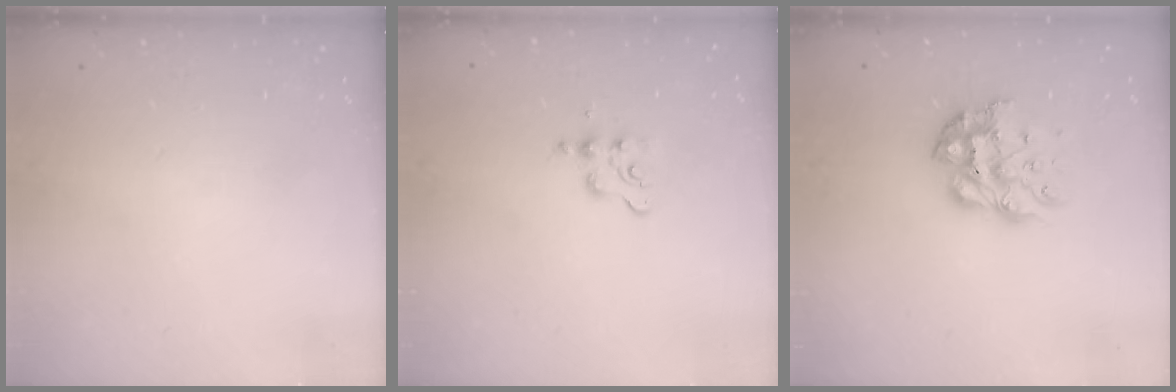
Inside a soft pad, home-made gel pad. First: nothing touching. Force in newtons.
{"total": 6.2, "press": 6.1, "slide": 0.6}
{"total": 10.5, "press": 10.5, "slide": 0.8}